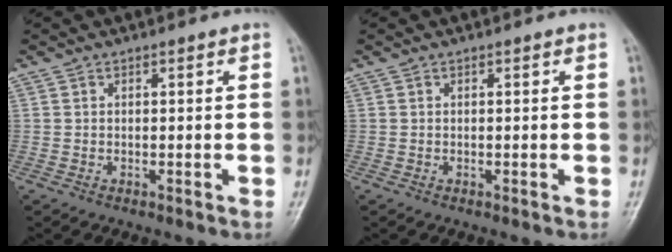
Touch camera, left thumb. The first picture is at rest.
{"total": 0.0}